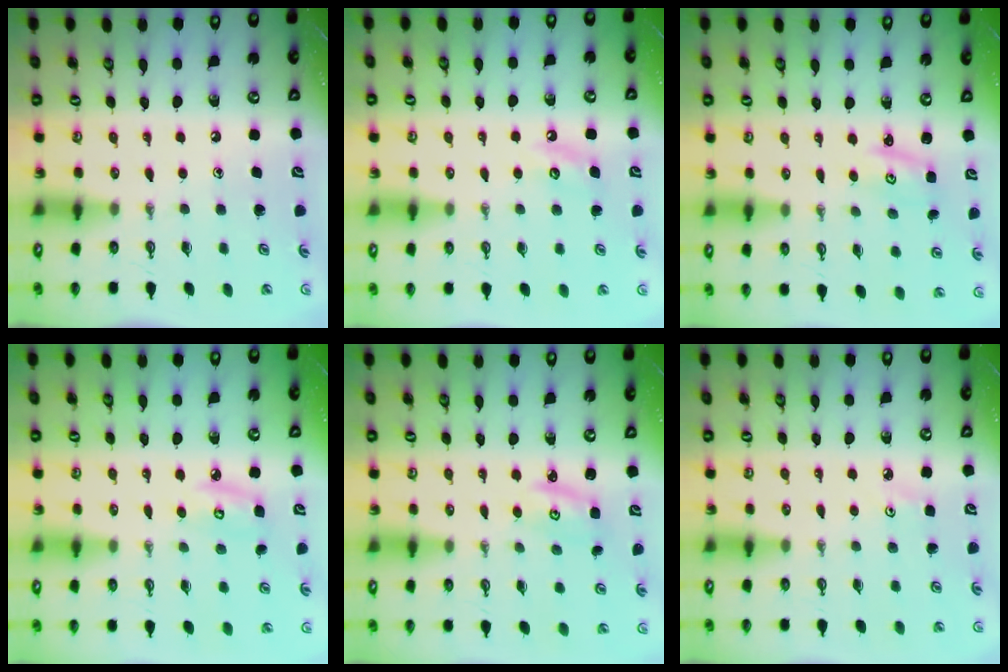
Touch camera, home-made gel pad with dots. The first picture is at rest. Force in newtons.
{"total": 3.4, "press": 3.3, "slide": 0.4}
{"total": 1.5, "press": 1.5, "slide": 0.1}
{"total": 5.4, "press": 5.3, "slide": 0.6}
{"total": 2.3, "press": 2.3, "slide": 0.2}
{"total": 2.8, "press": 2.8, "slide": 0.4}